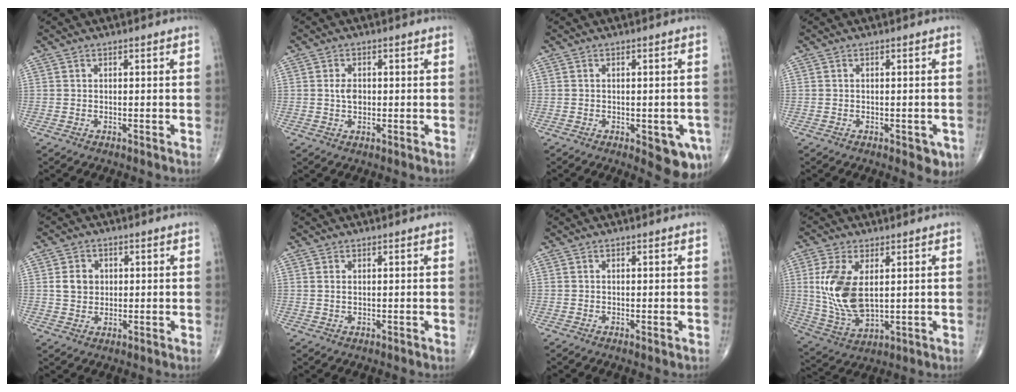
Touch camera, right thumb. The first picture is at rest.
{"total": 2.9, "force": [0.1, 1.8, 2.2], "torque": [-0.037, 0.000, 0.001]}
{"total": 7.5, "force": [-2.7, 3.1, 6.2], "torque": [-0.053, -0.006, -0.026]}
{"total": 3.4, "force": [-1.3, 1.7, 2.7], "torque": [-0.016, -0.002, -0.012]}
{"total": 4.6, "force": [0.8, 3.9, 2.3], "torque": [-0.022, -0.001, 0.014]}
{"total": 0.8, "force": [0.3, 0.4, 0.6], "torque": [-0.015, 0.001, 0.007]}
{"total": 0.7, "force": [-0.2, 0.2, 0.7], "torque": [-0.012, -0.003, -0.003]}
{"total": 12.9, "force": [2.2, 6.8, 10.7], "torque": [-0.220, -0.015, 0.057]}